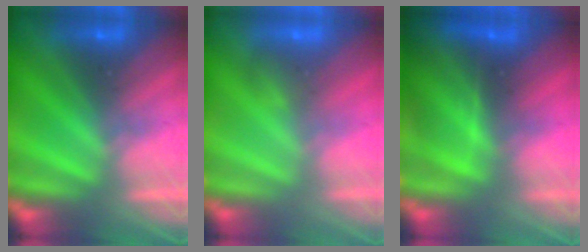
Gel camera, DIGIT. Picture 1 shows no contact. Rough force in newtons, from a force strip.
{"total": 2.6}
{"total": 11.8}